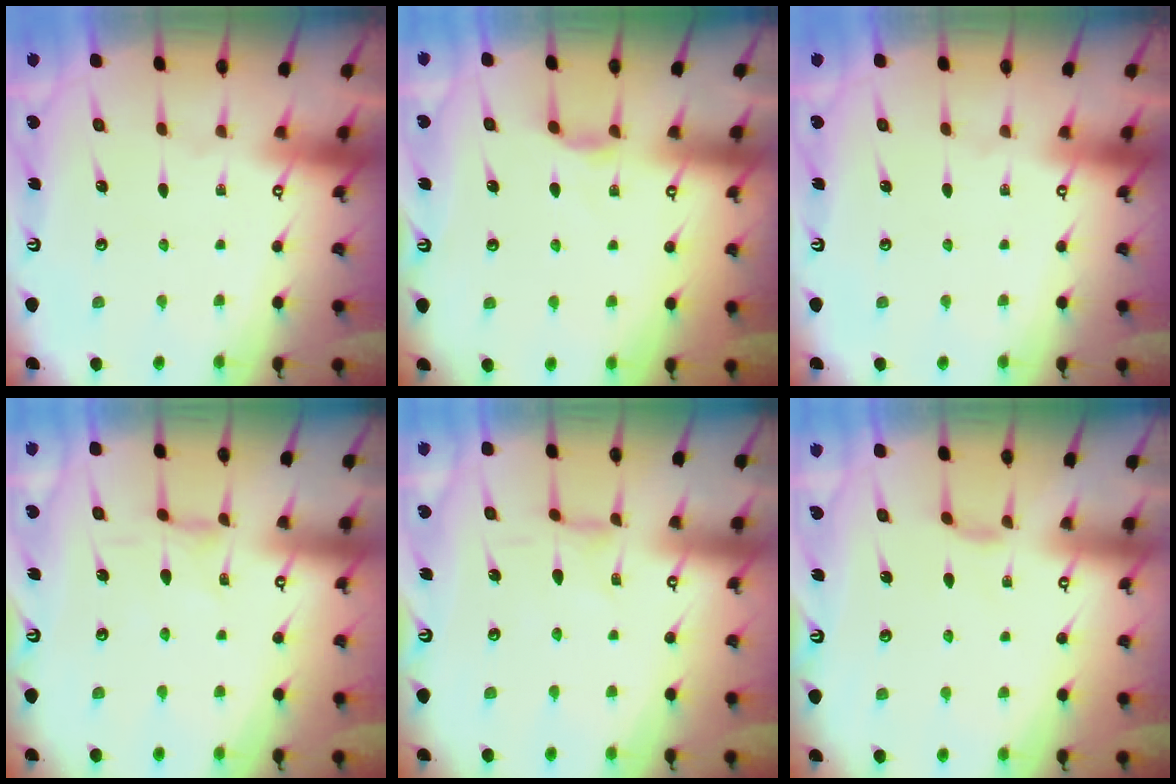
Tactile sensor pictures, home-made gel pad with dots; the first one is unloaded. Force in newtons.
{"total": 4.2, "press": 4.1, "slide": 0.7}
{"total": 0.0}
{"total": 0.6, "press": 0.6, "slide": 0.2}
{"total": 0.0}
{"total": 2.1, "press": 2.1, "slide": 0.4}